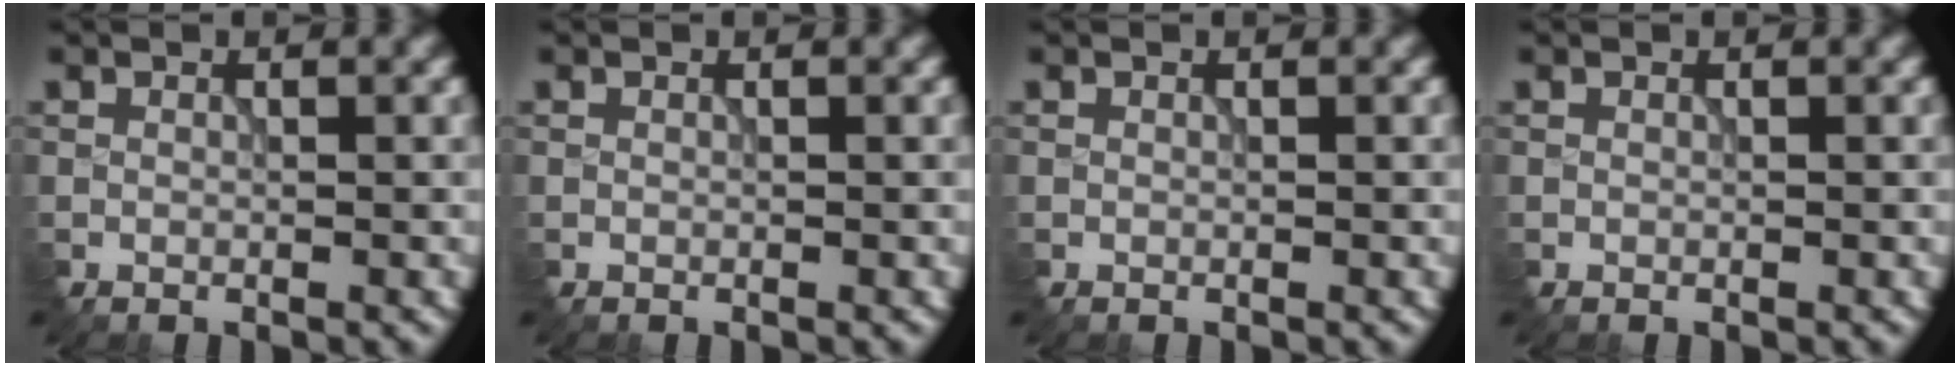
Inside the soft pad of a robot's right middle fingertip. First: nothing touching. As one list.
[{"total": 0.0}, {"total": 0.0}, {"total": 0.0}]